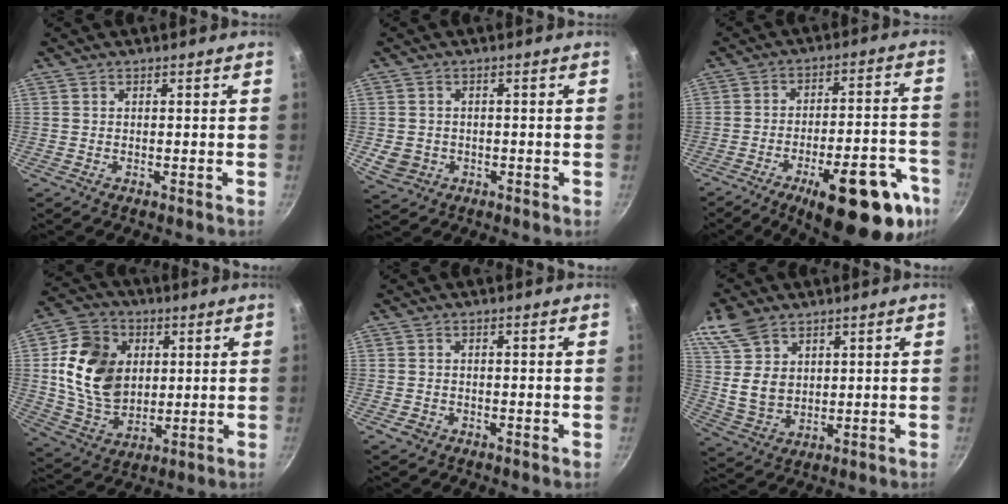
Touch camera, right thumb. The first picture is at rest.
{"total": 4.5, "force": [-1.0, 3.9, 2.0], "torque": [-0.032, 0.008, -0.006]}
{"total": 22.6, "force": [-12.0, 7.9, 17.4], "torque": [-0.182, 0.054, -0.164]}
{"total": 17.1, "force": [2.9, 13.0, 10.8], "torque": [-0.170, -0.005, 0.056]}
{"total": 1.6, "force": [-0.9, 1.2, 0.6], "torque": [-0.015, 0.007, -0.013]}
{"total": 11.2, "force": [6.1, 7.4, 5.7], "torque": [-0.091, -0.026, 0.130]}